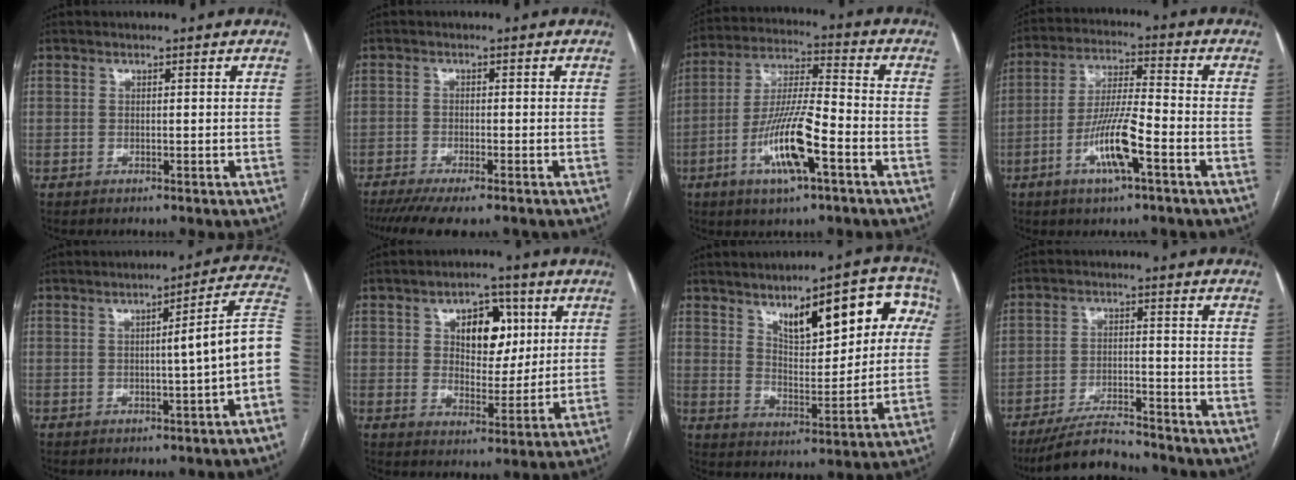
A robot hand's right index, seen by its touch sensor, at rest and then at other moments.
{"total": 8.8, "force": [-7.1, 1.5, 5.1], "torque": [-0.074, -0.016, -0.110]}
{"total": 13.0, "force": [-5.3, 2.0, 11.7], "torque": [-0.231, -0.005, -0.097]}
{"total": 10.1, "force": [-4.3, 1.2, 9.1], "torque": [-0.178, -0.001, -0.080]}
{"total": 9.2, "force": [-1.1, -0.8, 9.1], "torque": [-0.108, 0.020, -0.020]}
{"total": 8.9, "force": [3.0, 5.3, 6.5], "torque": [-0.093, 0.017, 0.052]}
{"total": 14.9, "force": [6.0, 5.4, 12.6], "torque": [-0.161, 0.028, 0.091]}
{"total": 8.9, "force": [-8.3, 1.4, 2.9], "torque": [-0.049, -0.011, -0.145]}